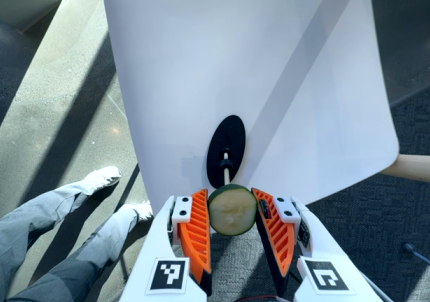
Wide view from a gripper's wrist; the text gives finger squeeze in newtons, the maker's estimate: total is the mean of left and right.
{"total": 8.8, "left": 8.7, "right": 8.9}